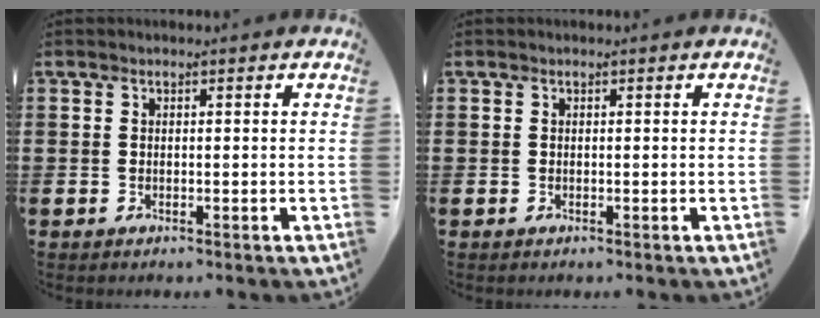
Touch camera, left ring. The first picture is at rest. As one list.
[{"total": 0.0}]